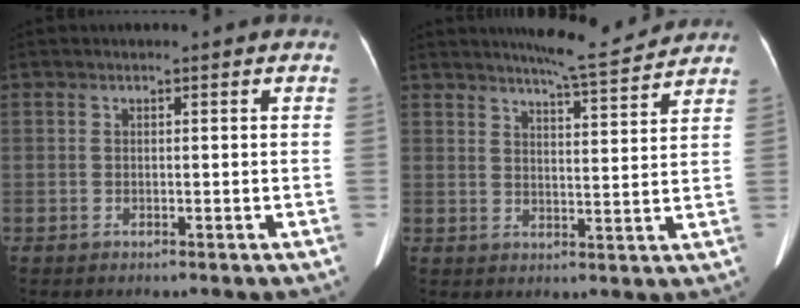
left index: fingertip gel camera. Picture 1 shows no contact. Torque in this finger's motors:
{"motor_torque": [0.09, -0.36, 0.01, 0.06]}